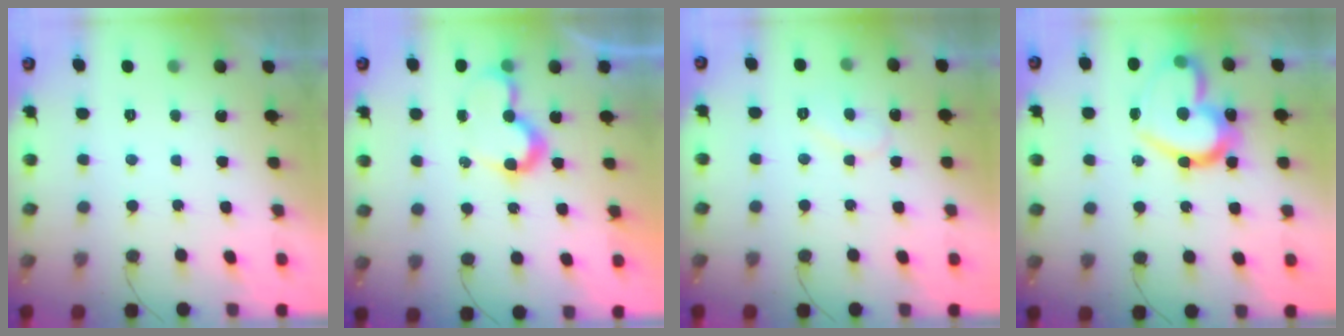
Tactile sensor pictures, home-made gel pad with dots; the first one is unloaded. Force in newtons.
{"total": 8.7, "press": 8.6, "slide": 0.1}
{"total": 7.4, "press": 7.3, "slide": 0.6}
{"total": 23.3, "press": 23.2, "slide": 2.0}